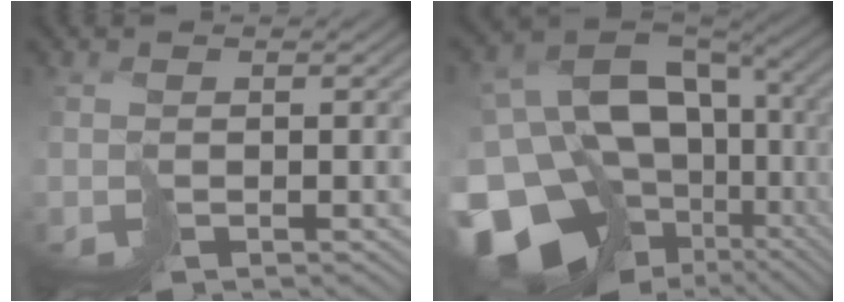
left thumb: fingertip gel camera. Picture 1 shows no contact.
{"total": 19.3, "force": [-5.6, 14.1, 11.9], "torque": [-0.276, -0.031, -0.079]}